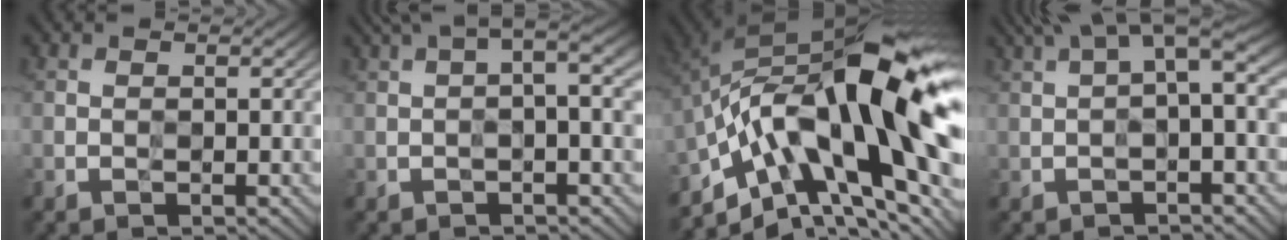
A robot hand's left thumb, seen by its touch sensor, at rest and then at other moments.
{"total": 5.7, "force": [1.3, 1.2, 5.4], "torque": [-0.085, 0.019, 0.018]}
{"total": 19.6, "force": [-4.0, 8.4, 17.2], "torque": [-0.286, 0.019, -0.075]}
{"total": 7.1, "force": [2.2, 1.8, 6.6], "torque": [-0.106, 0.027, 0.037]}